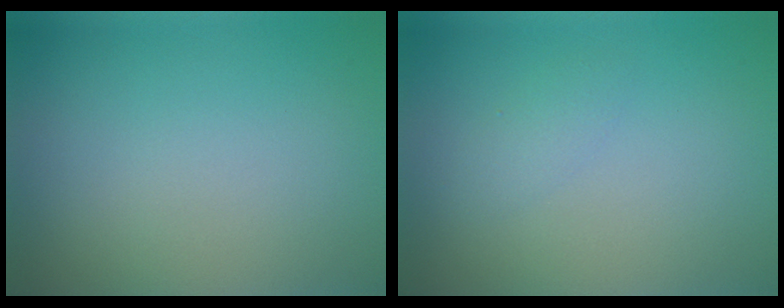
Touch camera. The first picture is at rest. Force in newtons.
{"total": 1.1, "press": 1.1, "slide": 0.0}